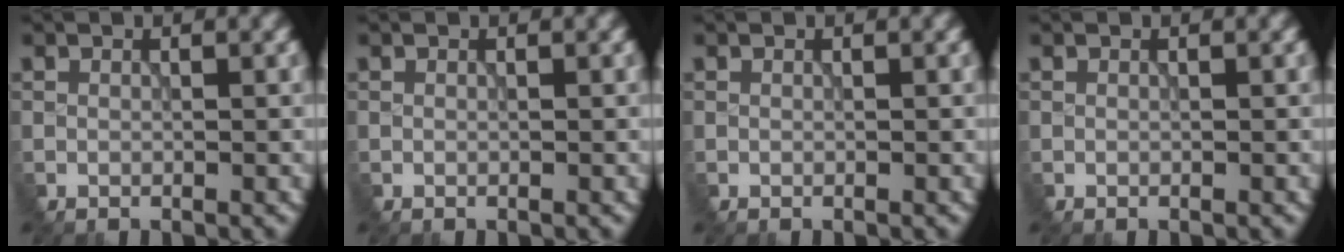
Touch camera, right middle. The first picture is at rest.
{"total": 0.0}
{"total": 0.0}
{"total": 0.0}